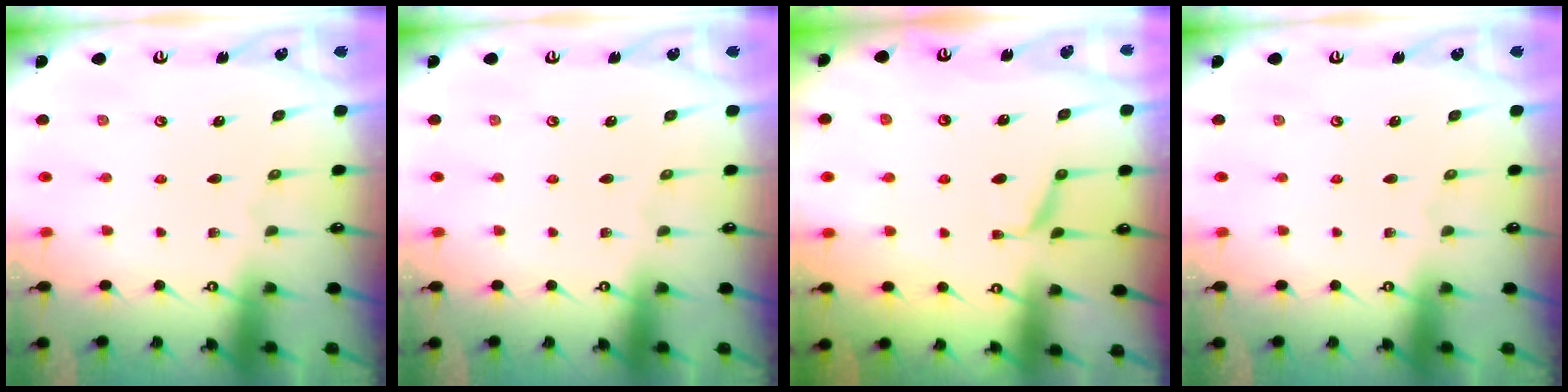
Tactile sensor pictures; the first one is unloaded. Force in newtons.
{"total": 0.0}
{"total": 1.3, "press": 1.1, "slide": 0.7}
{"total": 0.0}